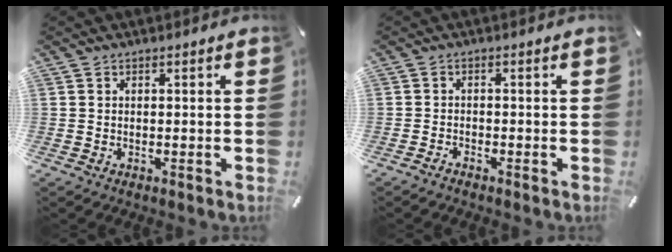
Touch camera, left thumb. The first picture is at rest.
{"total": 1.3, "force": [-1.3, 0.1, 0.0], "torque": [-0.002, 0.005, -0.027]}